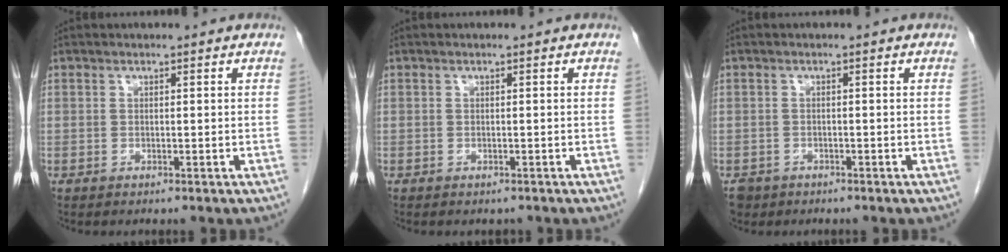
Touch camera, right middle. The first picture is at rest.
{"total": 0.8, "force": [-0.7, 0.3, 0.1], "torque": [-0.009, -0.002, -0.010]}
{"total": 2.8, "force": [-2.0, 2.0, 0.3], "torque": [-0.010, 0.002, -0.034]}